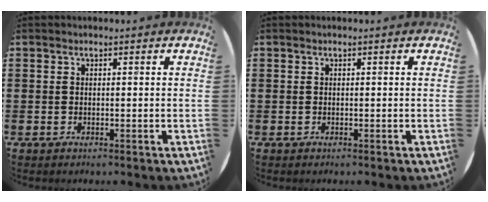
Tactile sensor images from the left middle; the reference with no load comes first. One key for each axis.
{"total": 0.0}